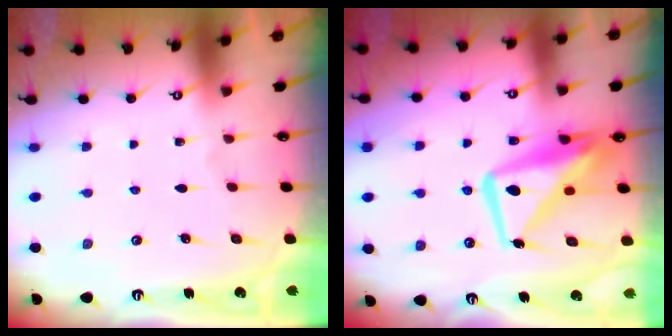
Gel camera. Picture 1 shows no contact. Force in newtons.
{"total": 13.6, "press": 13.5, "slide": 1.6}